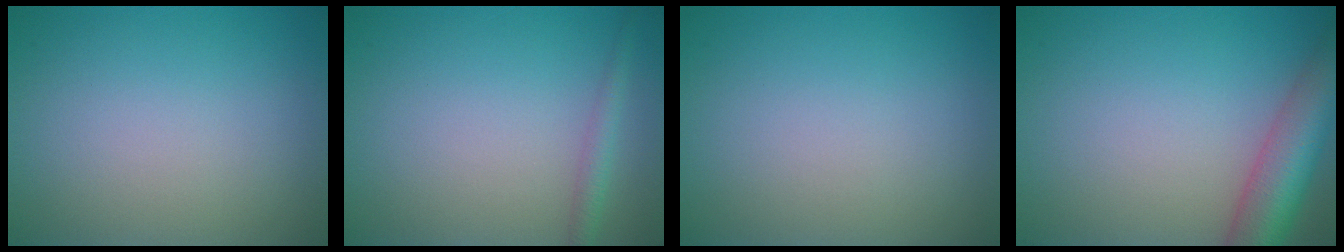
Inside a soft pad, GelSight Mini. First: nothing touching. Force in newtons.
{"total": 1.6, "press": 1.6, "slide": 0.1}
{"total": 0.0}
{"total": 7.2, "press": 7.2, "slide": 0.4}